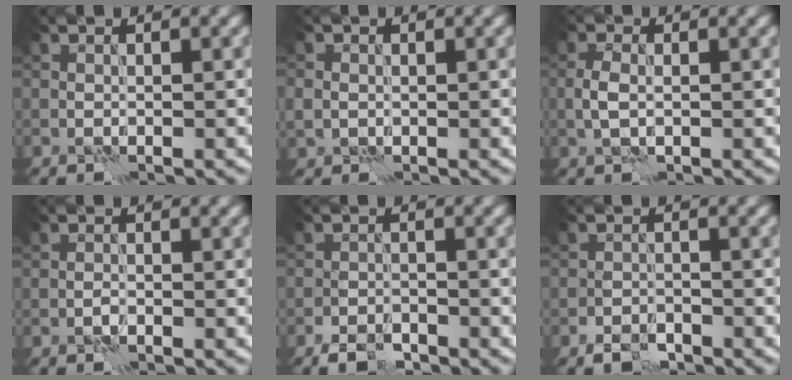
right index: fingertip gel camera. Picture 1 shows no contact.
{"total": 1.5, "force": [0.1, 1.4, 0.6], "torque": [-0.012, -0.002, 0.004]}
{"total": 1.7, "force": [0.1, 1.0, 1.4], "torque": [-0.034, 0.001, 0.000]}
{"total": 0.7, "force": [-0.4, 0.3, 0.5], "torque": [-0.011, 0.001, -0.008]}
{"total": 2.4, "force": [-1.9, 0.9, 1.0], "torque": [-0.017, 0.002, -0.038]}
{"total": 2.1, "force": [-1.6, 1.0, 0.8], "torque": [-0.012, 0.003, -0.033]}